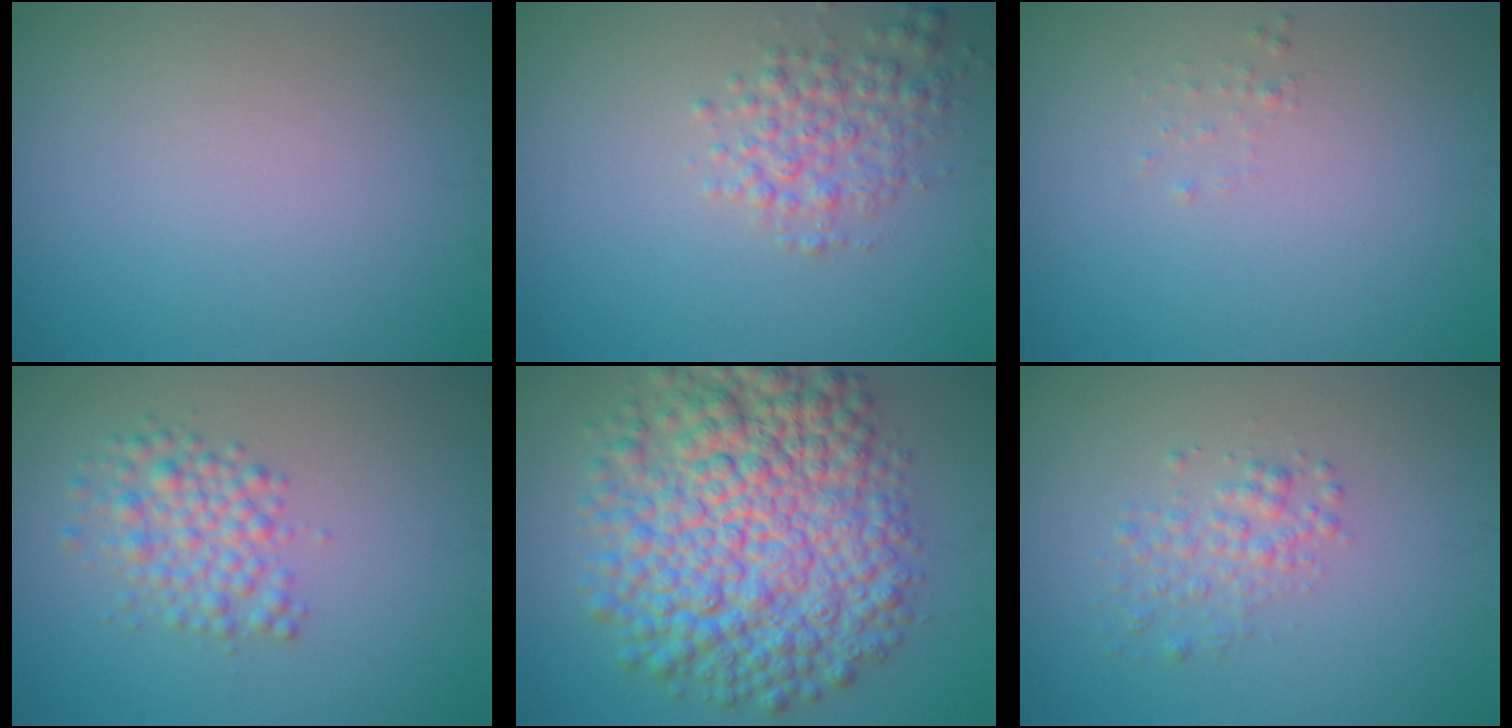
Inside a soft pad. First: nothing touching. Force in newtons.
{"total": 3.0, "press": 3.0, "slide": 0.1}
{"total": 0.5, "press": 0.5, "slide": 0.1}
{"total": 3.3, "press": 3.3, "slide": 0.0}
{"total": 12.5, "press": 12.5, "slide": 0.2}
{"total": 2.1, "press": 2.1, "slide": 0.1}